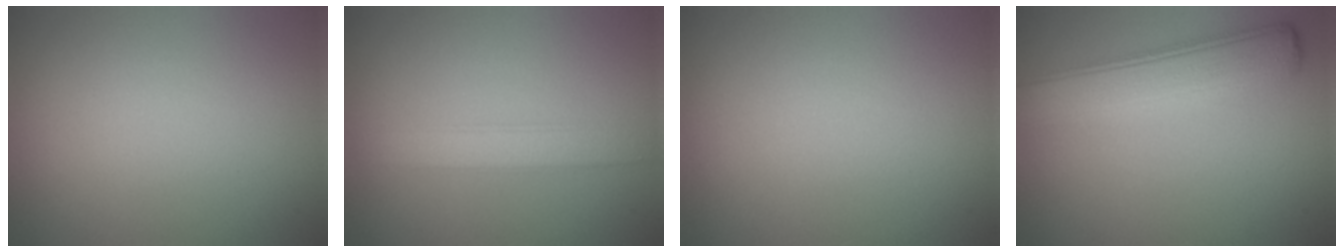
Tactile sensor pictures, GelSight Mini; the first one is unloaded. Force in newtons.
{"total": 2.4, "press": 2.3, "slide": 0.2}
{"total": 0.0}
{"total": 5.3, "press": 5.3, "slide": 0.4}